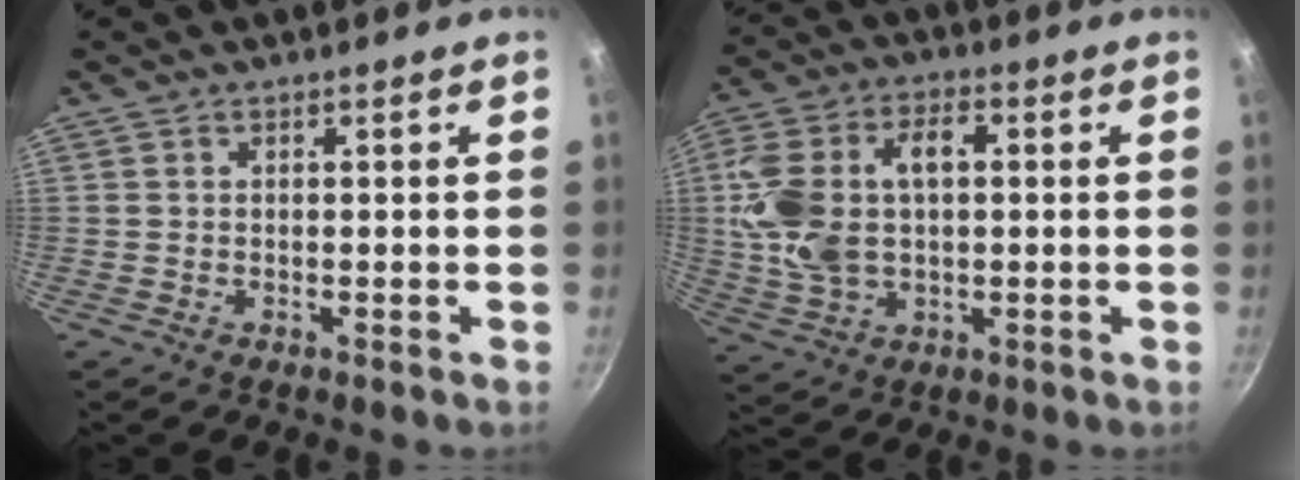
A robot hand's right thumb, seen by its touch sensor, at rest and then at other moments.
{"total": 14.7, "force": [1.3, 9.2, 11.3], "torque": [-0.214, 0.020, 0.021]}